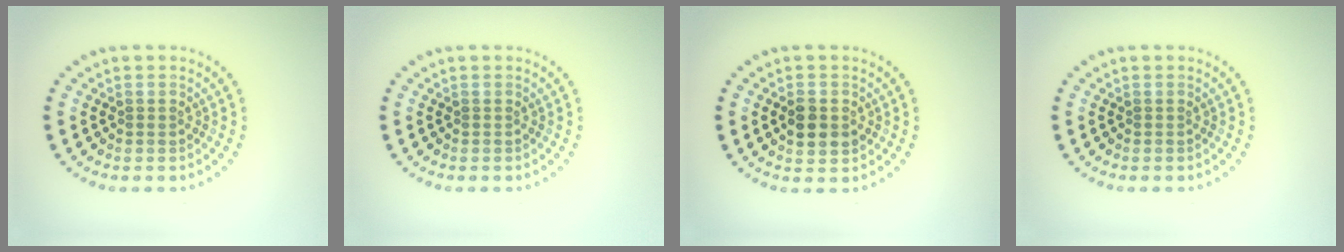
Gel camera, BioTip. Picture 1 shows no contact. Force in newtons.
{"total": 0.0}
{"total": 2.9, "press": 2.9, "slide": 0.2}
{"total": 0.0}